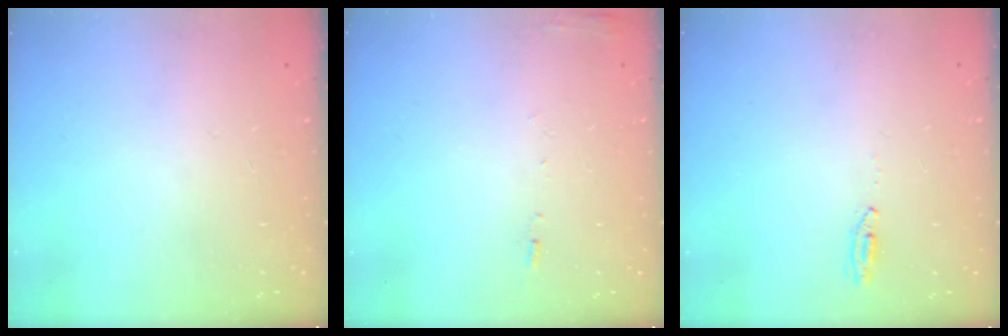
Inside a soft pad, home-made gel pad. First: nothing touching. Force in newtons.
{"total": 7.2, "press": 7.2, "slide": 0.7}
{"total": 3.0, "press": 2.8, "slide": 1.1}